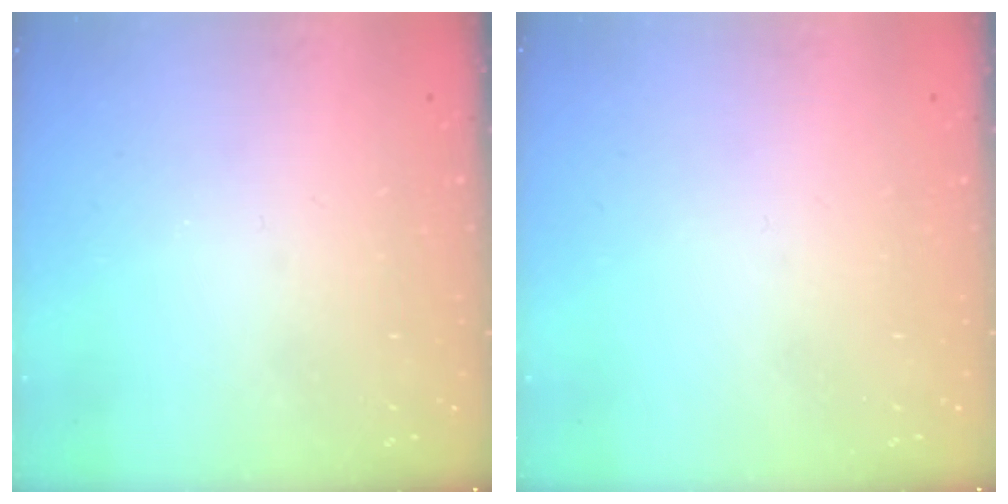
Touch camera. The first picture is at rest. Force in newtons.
{"total": 1.6, "press": 1.6, "slide": 0.1}